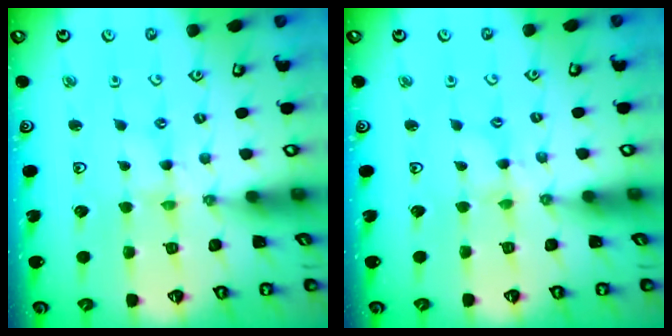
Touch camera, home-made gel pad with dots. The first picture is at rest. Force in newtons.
{"total": 1.7, "press": 1.7, "slide": 0.3}